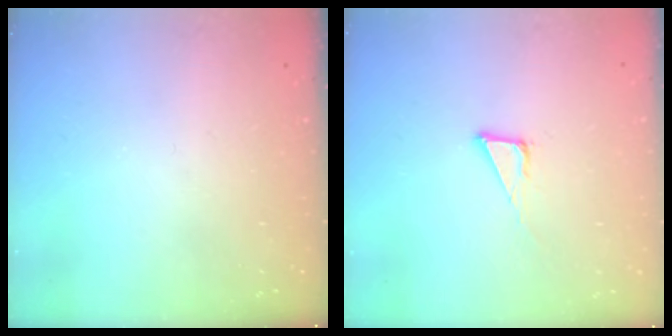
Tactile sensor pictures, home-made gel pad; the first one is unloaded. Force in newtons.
{"total": 4.3, "press": 4.3, "slide": 0.2}